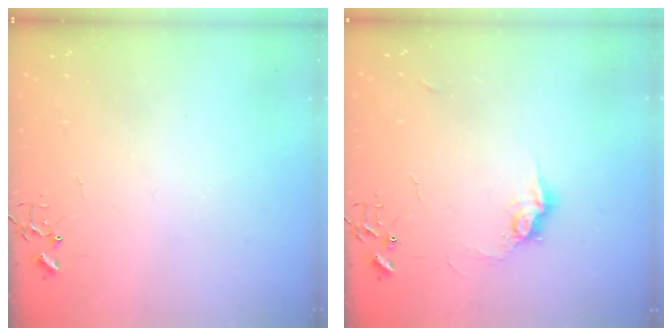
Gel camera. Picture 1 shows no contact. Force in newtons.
{"total": 8.9, "press": 8.9, "slide": 0.5}